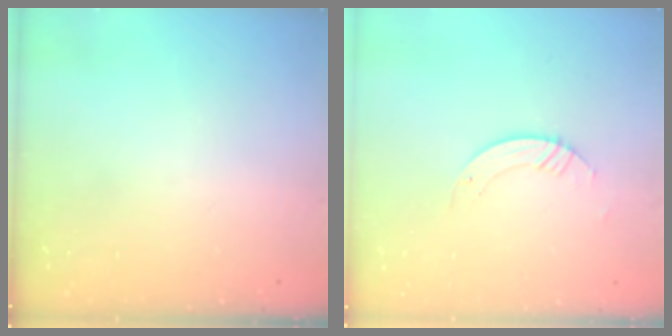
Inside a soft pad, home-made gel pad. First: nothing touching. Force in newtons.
{"total": 3.1, "press": 3.1, "slide": 0.2}